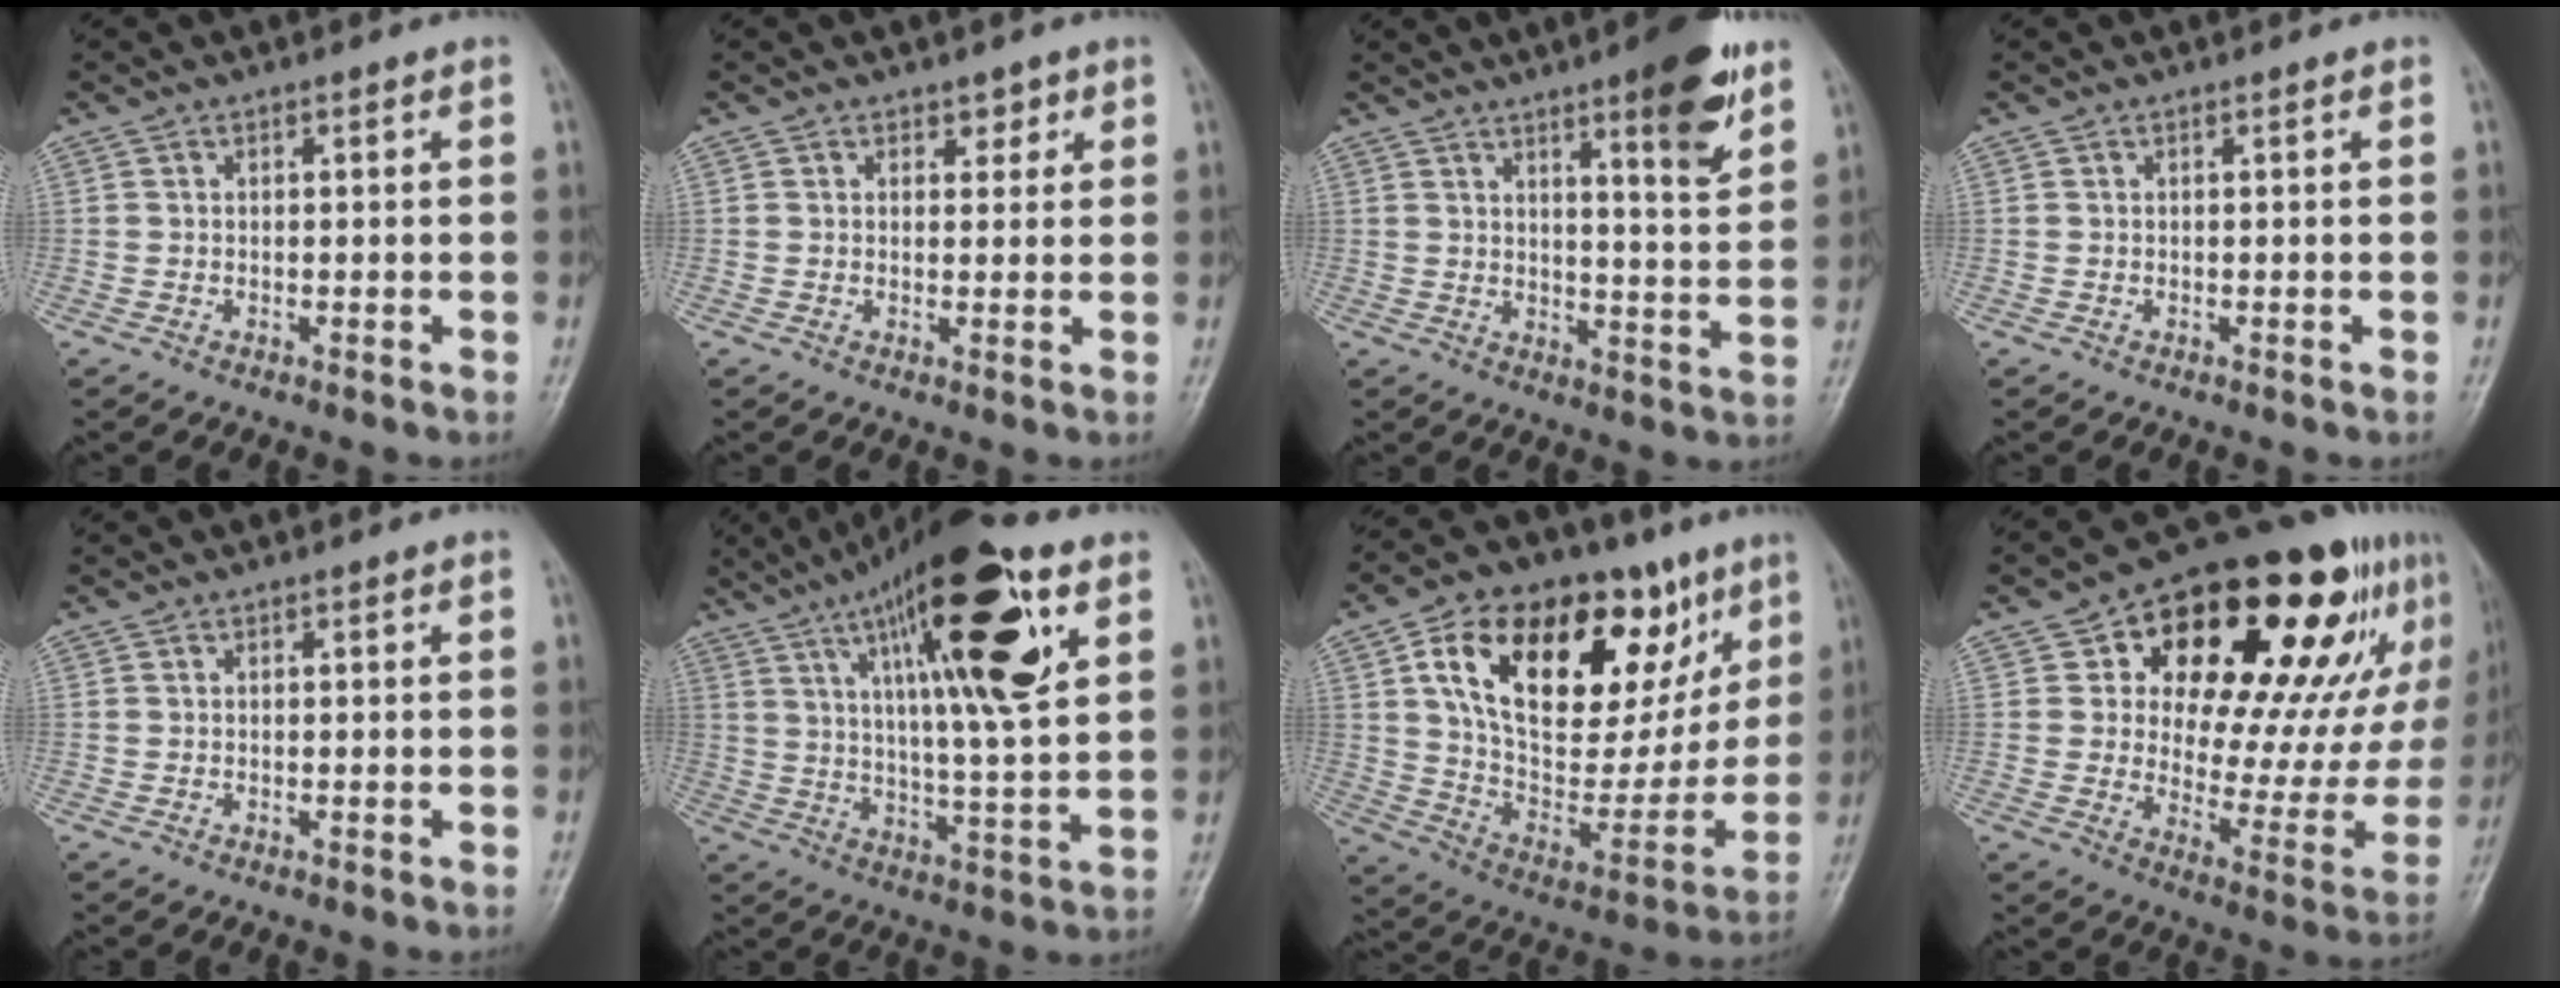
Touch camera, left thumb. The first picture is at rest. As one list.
[{"total": 2.4, "force": [1.4, 1.7, 0.9], "torque": [0.011, -0.005, 0.016]}, {"total": 11.2, "force": [6.7, 2.0, 8.7], "torque": [-0.106, -0.040, 0.091]}, {"total": 0.0}, {"total": 0.0}, {"total": 22.2, "force": [9.9, 4.7, 19.3], "torque": [-0.293, -0.021, 0.157]}, {"total": 31.2, "force": [13.4, 16.6, 22.8], "torque": [-0.321, 0.005, 0.226]}, {"total": 30.1, "force": [14.6, 15.5, 21.3], "torque": [-0.253, -0.004, 0.222]}]